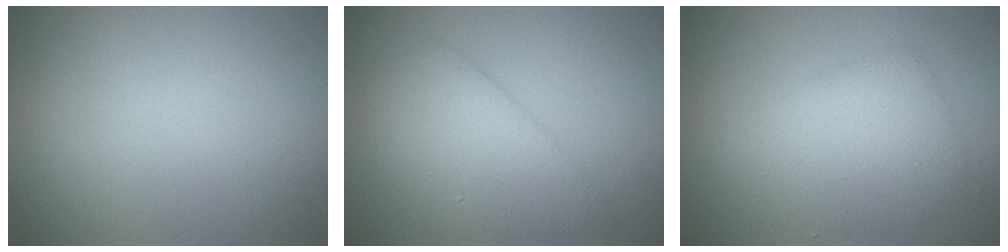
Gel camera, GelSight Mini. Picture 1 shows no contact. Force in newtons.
{"total": 4.3, "press": 4.3, "slide": 0.3}
{"total": 4.2, "press": 4.2, "slide": 0.1}